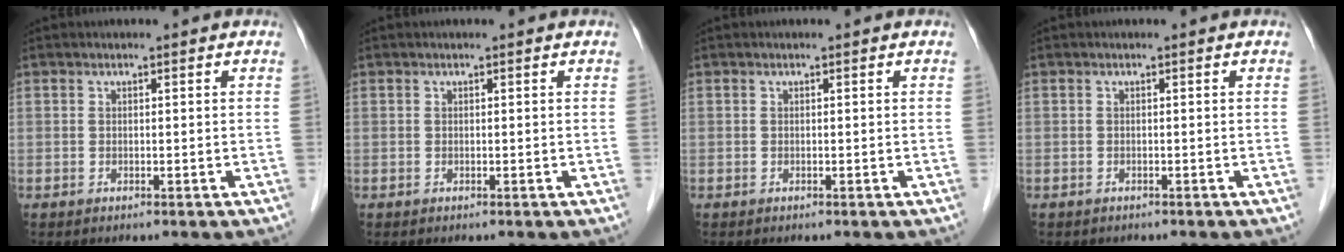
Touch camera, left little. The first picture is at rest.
{"total": 0.0}
{"total": 0.0}
{"total": 1.1, "force": [-0.9, 0.5, 0.4], "torque": [-0.018, 0.000, -0.009]}